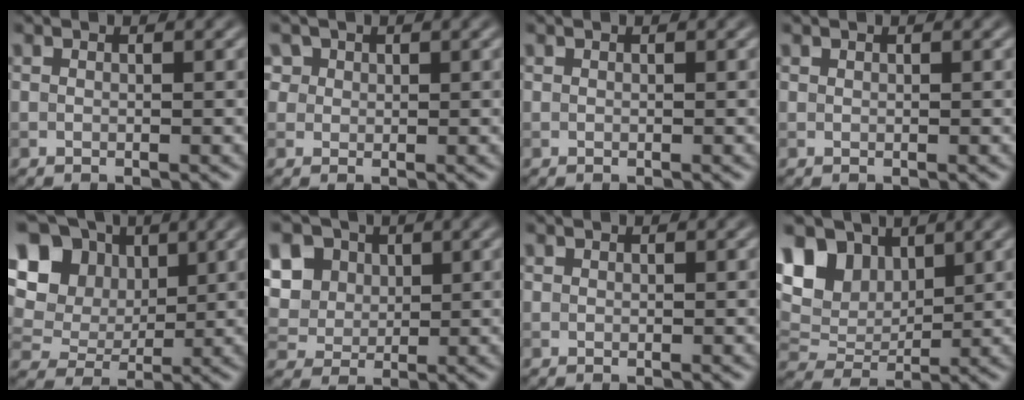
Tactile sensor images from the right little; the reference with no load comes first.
{"total": 2.9, "force": [1.6, 2.2, 1.1], "torque": [-0.031, 0.001, 0.033]}
{"total": 0.0}
{"total": 0.0}
{"total": 11.8, "force": [4.3, 9.0, 6.2], "torque": [-0.136, 0.042, 0.068]}
{"total": 12.0, "force": [4.9, 9.4, 5.5], "torque": [-0.138, 0.024, 0.082]}
{"total": 0.0}
{"total": 9.4, "force": [4.7, 6.2, 5.2], "torque": [-0.119, 0.021, 0.069]}